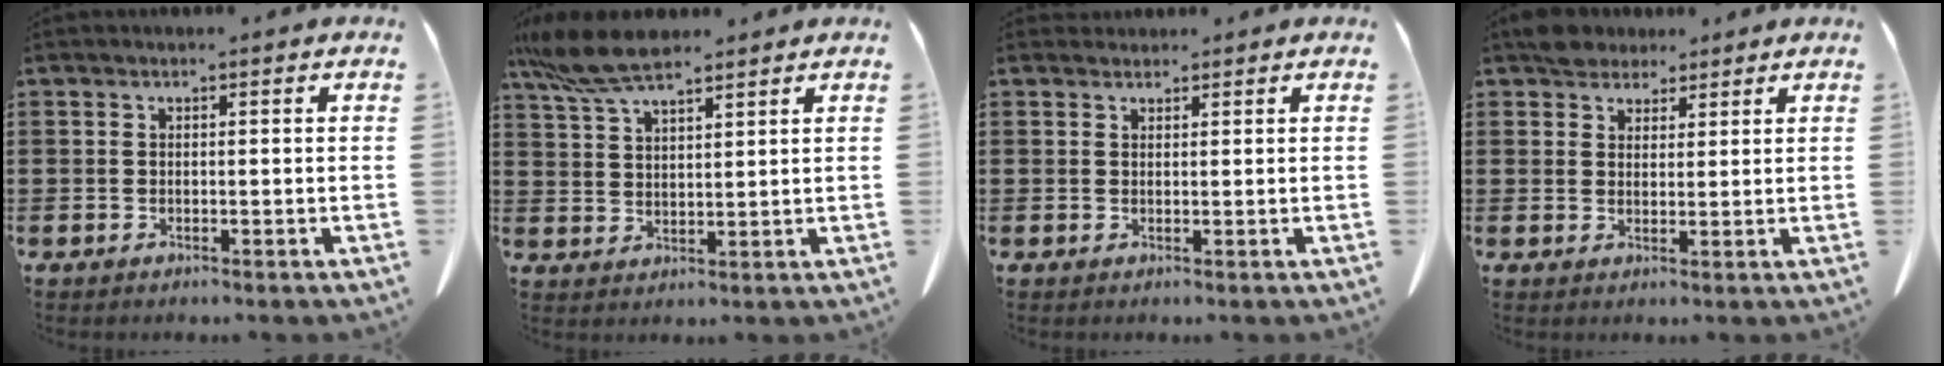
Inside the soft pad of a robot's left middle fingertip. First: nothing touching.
{"total": 8.1, "force": [6.3, 2.0, 4.6], "torque": [-0.114, -0.010, 0.117]}
{"total": 1.3, "force": [1.3, 0.5, 0.0], "torque": [-0.003, 0.000, 0.026]}
{"total": 3.9, "force": [3.3, 1.8, 0.7], "torque": [-0.018, 0.002, 0.065]}